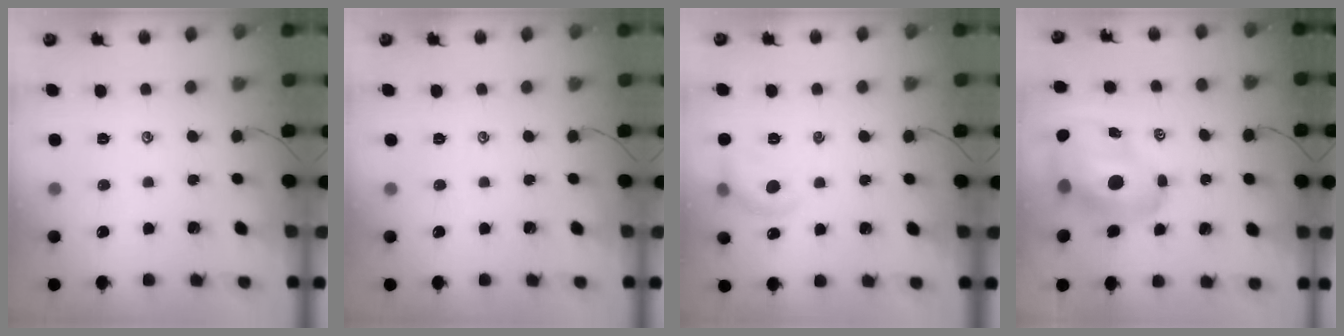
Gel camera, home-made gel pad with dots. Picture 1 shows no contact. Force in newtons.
{"total": 0.0}
{"total": 8.0, "press": 7.9, "slide": 1.0}
{"total": 13.6, "press": 13.0, "slide": 3.9}